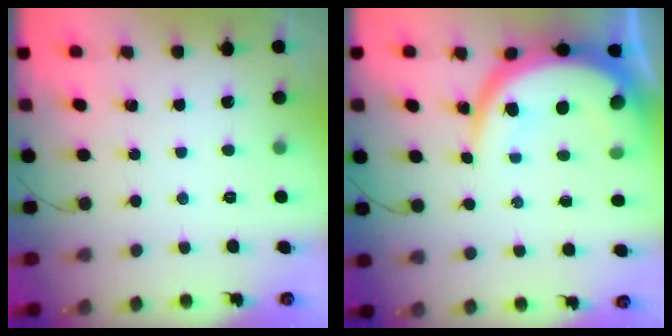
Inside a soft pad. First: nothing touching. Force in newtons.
{"total": 15.1, "press": 15.0, "slide": 1.6}